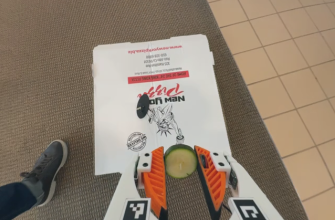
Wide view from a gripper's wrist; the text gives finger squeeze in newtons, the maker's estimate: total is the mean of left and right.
{"total": 7.5, "left": 7.6, "right": 7.4}